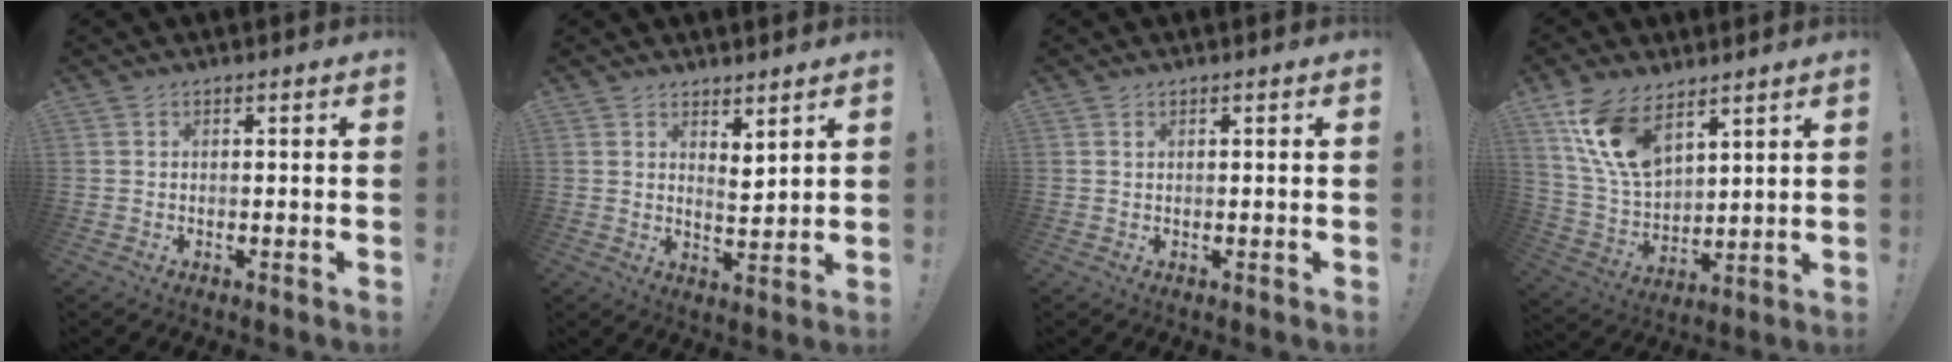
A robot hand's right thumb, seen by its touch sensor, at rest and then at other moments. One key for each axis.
{"total": 4.7, "fx": 4.3, "fy": 1.5, "fz": 1.1, "tx": -0.007, "ty": -0.033, "tz": 0.075}
{"total": 0.7, "fx": 0.5, "fy": 0.3, "fz": 0.4, "tx": -0.001, "ty": -0.003, "tz": 0.008}
{"total": 15.1, "fx": 9.3, "fy": 7.9, "fz": 8.9, "tx": -0.186, "ty": -0.051, "tz": 0.178}